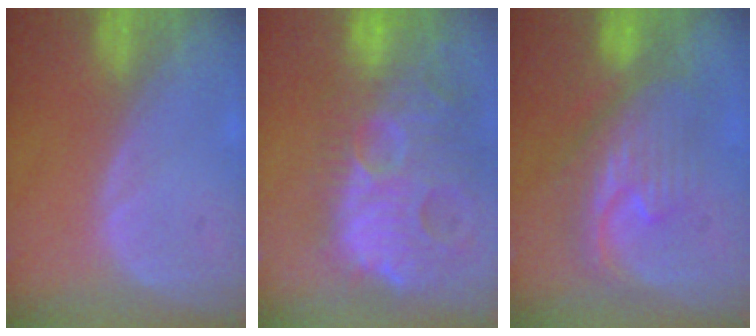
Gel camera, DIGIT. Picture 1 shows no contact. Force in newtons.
{"total": 14.7, "press": 12.6, "slide": 7.6}
{"total": 8.2, "press": 8.1, "slide": 1.4}